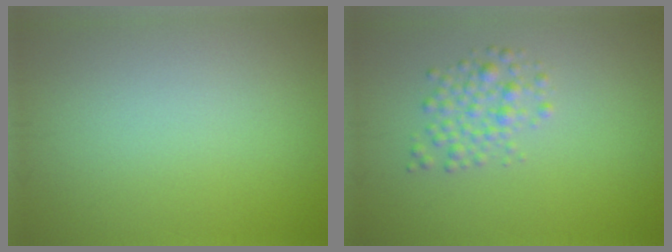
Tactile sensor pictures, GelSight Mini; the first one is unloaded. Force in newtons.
{"total": 2.3, "press": 2.3, "slide": 0.1}